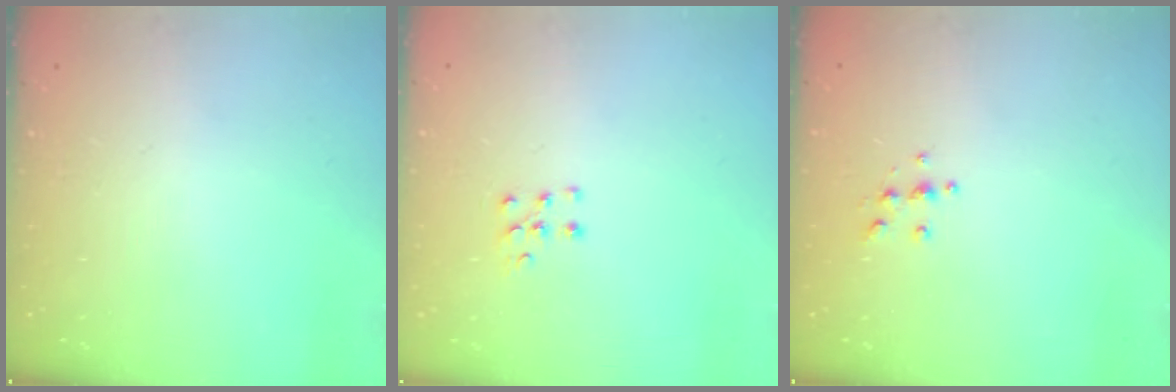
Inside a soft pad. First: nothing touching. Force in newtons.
{"total": 6.1, "press": 6.0, "slide": 0.5}
{"total": 4.4, "press": 4.4, "slide": 0.4}